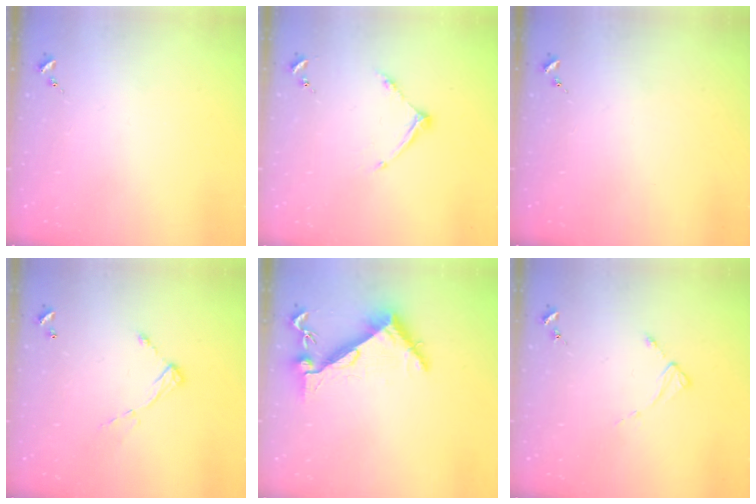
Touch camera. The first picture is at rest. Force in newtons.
{"total": 8.6, "press": 8.6, "slide": 0.5}
{"total": 0.0}
{"total": 8.2, "press": 8.2, "slide": 0.5}
{"total": 6.4, "press": 6.4, "slide": 0.5}
{"total": 2.6, "press": 2.6, "slide": 0.4}